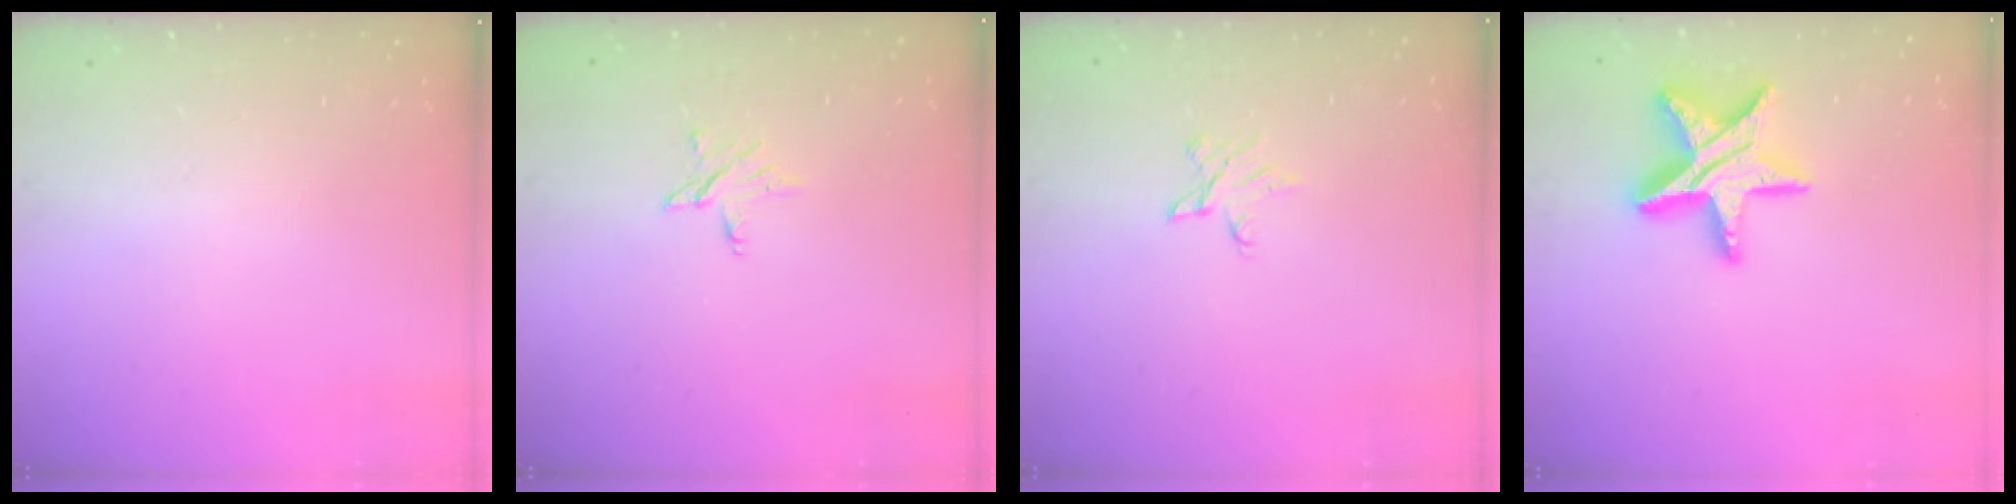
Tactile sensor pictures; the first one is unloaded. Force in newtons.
{"total": 3.6, "press": 3.6, "slide": 0.4}
{"total": 4.0, "press": 3.9, "slide": 0.4}
{"total": 15.9, "press": 15.9, "slide": 1.2}